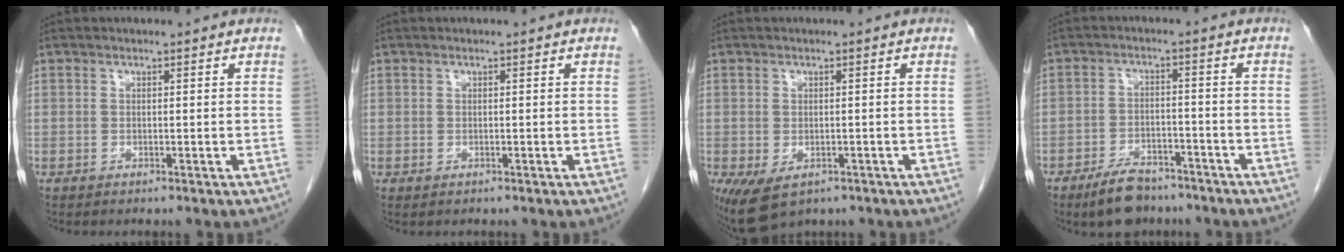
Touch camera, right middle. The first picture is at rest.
{"total": 0.0}
{"total": 5.1, "force": [-2.7, 3.0, 3.1], "torque": [-0.053, -0.011, -0.035]}
{"total": 6.8, "force": [-5.4, 2.9, 3.0], "torque": [-0.061, -0.003, -0.090]}